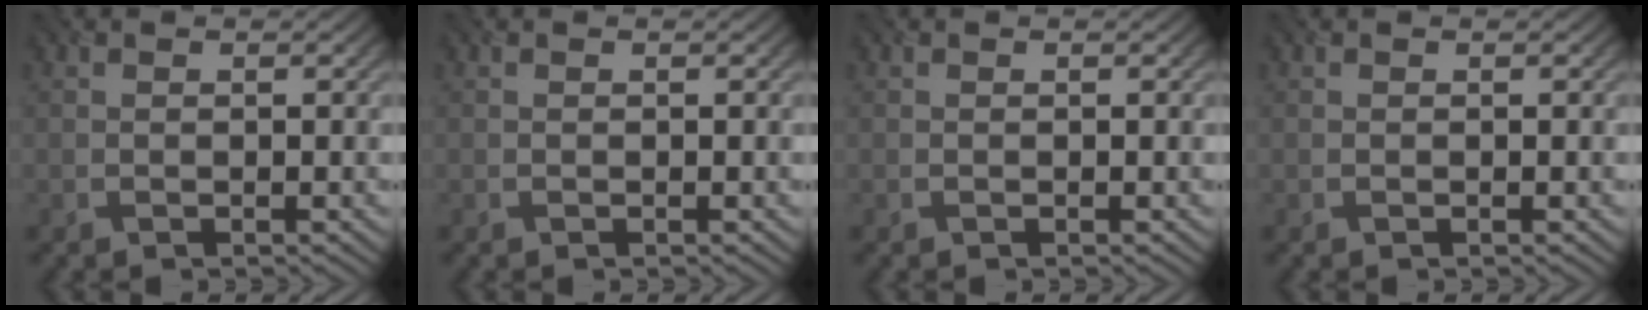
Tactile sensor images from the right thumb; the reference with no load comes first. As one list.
[{"total": 0.0}, {"total": 0.0}, {"total": 0.0}]